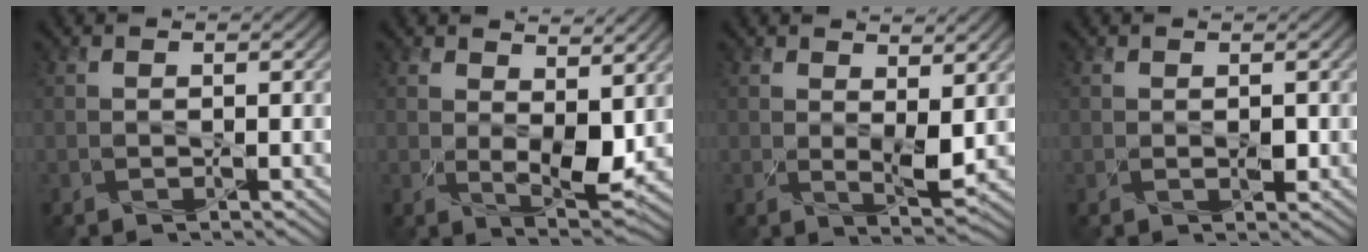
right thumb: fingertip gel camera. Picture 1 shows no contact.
{"total": 6.2, "force": [2.2, 3.2, 4.8], "torque": [-0.096, -0.016, 0.043]}
{"total": 3.7, "force": [1.4, 1.4, 3.1], "torque": [-0.066, -0.011, 0.031]}
{"total": 1.1, "force": [0.2, 0.7, 0.8], "torque": [-0.017, -0.004, 0.008]}